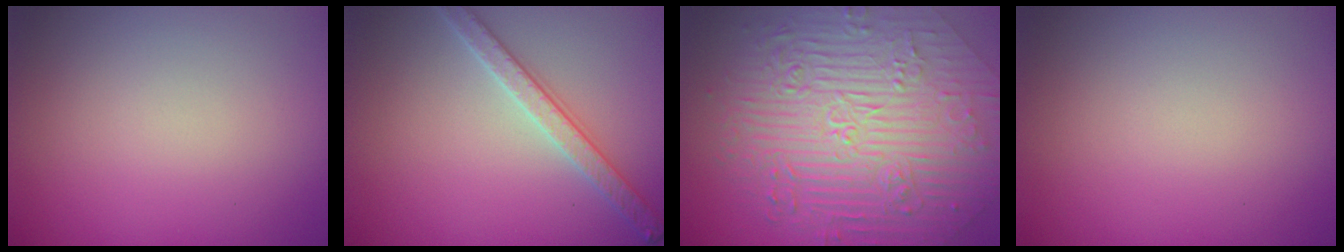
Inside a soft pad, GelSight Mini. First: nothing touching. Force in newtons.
{"total": 3.2, "press": 3.0, "slide": 1.0}
{"total": 11.1, "press": 7.5, "slide": 8.1}
{"total": 0.0}